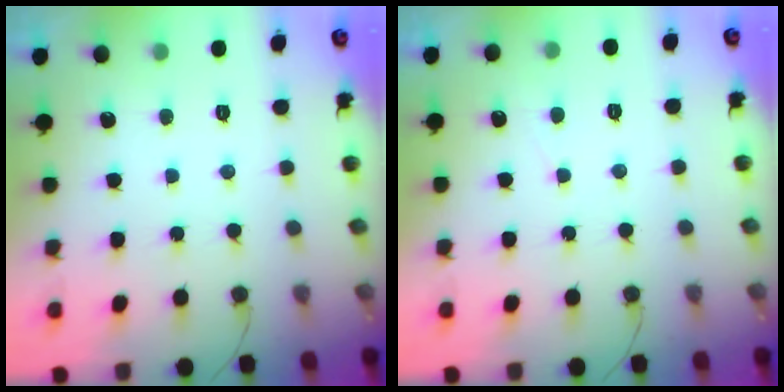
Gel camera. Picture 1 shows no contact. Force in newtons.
{"total": 1.9, "press": 1.9, "slide": 0.2}